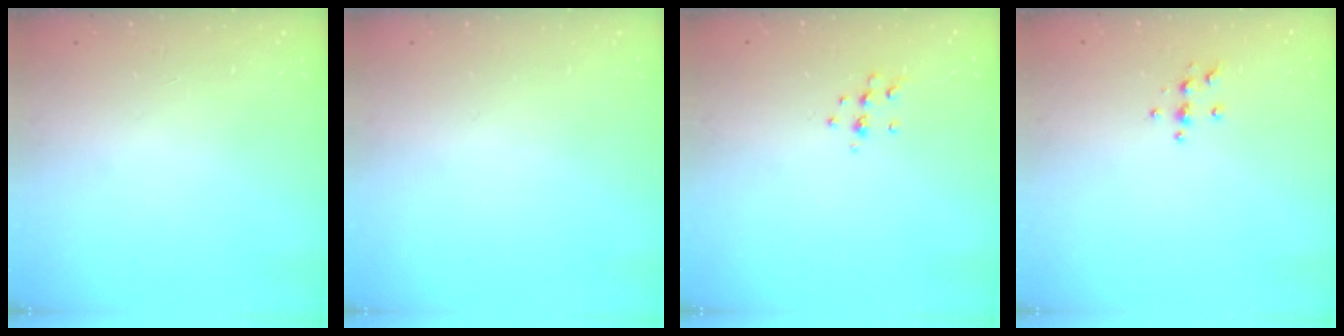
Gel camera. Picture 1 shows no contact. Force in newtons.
{"total": 0.0}
{"total": 6.9, "press": 6.8, "slide": 1.2}
{"total": 3.6, "press": 3.6, "slide": 0.4}